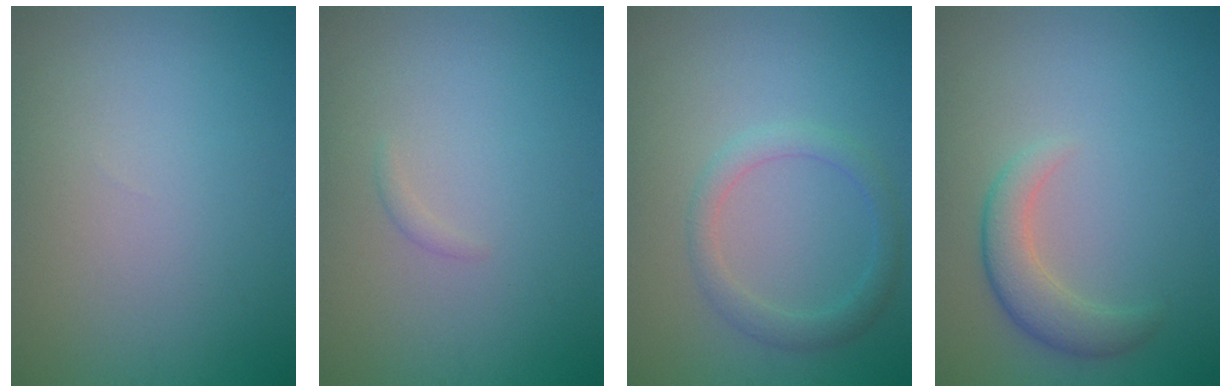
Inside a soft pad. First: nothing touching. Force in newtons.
{"total": 0.5, "press": 0.5, "slide": 0.0}
{"total": 2.2, "press": 2.2, "slide": 0.1}
{"total": 2.9, "press": 2.9, "slide": 0.2}